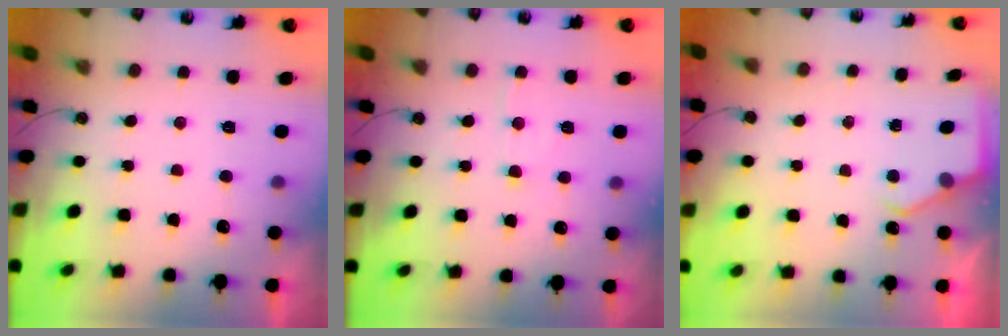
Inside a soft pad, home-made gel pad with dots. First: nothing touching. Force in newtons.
{"total": 6.2, "press": 6.2, "slide": 0.7}
{"total": 2.8, "press": 2.8, "slide": 0.4}